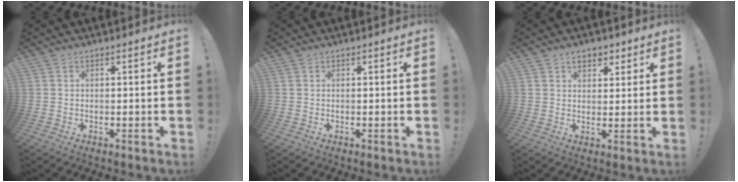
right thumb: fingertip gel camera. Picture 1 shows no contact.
{"total": 0.0}
{"total": 5.0, "force": [2.8, 3.5, 2.3], "torque": [-0.023, -0.007, 0.048]}